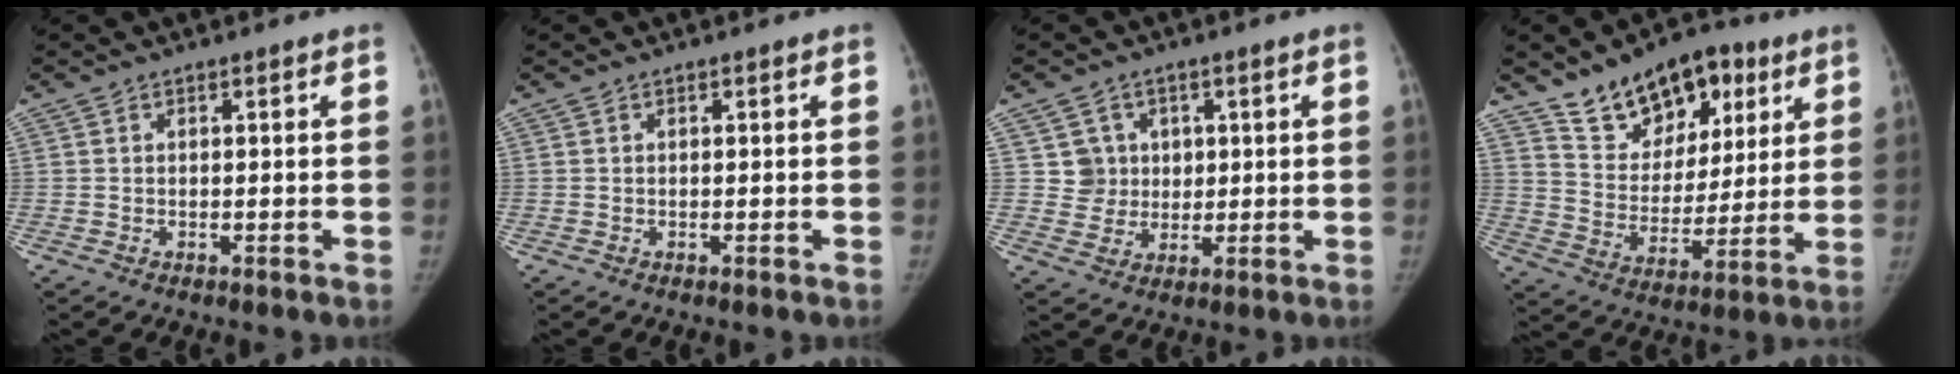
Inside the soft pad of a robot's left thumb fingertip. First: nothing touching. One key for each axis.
{"total": 0.0}
{"total": 5.5, "fx": 1.6, "fy": 5.2, "fz": 0.4, "tx": 0.028, "ty": -0.004, "tz": 0.030}
{"total": 17.1, "fx": 10.5, "fy": 10.4, "fz": 8.5, "tx": -0.083, "ty": -0.042, "tz": 0.180}